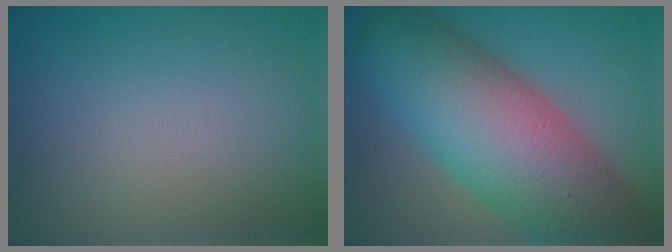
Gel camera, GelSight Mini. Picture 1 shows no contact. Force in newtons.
{"total": 14.2, "press": 14.2, "slide": 0.5}